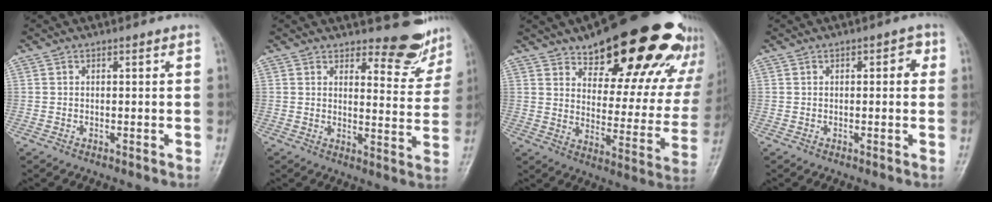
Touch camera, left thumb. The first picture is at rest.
{"total": 8.9, "force": [7.9, 3.1, 2.6], "torque": [-0.002, -0.071, 0.091]}
{"total": 28.8, "force": [20.4, 10.9, 17.1], "torque": [-0.199, -0.090, 0.274]}
{"total": 2.7, "force": [0.6, 1.4, 2.3], "torque": [-0.013, 0.005, 0.002]}